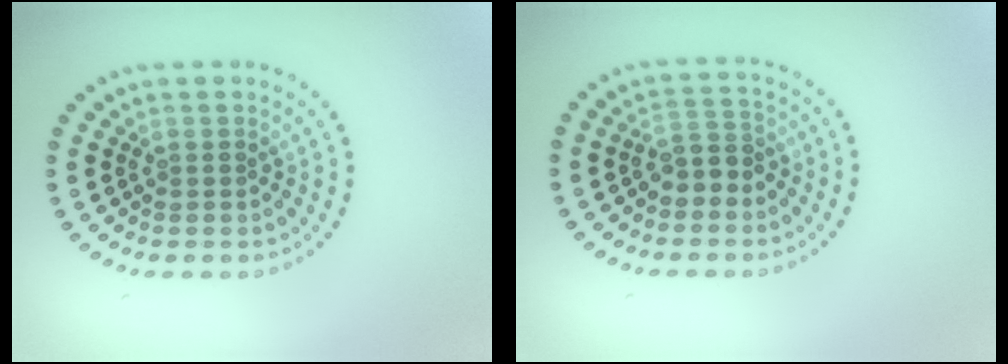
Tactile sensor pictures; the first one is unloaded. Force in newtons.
{"total": 2.6, "press": 2.4, "slide": 0.9}